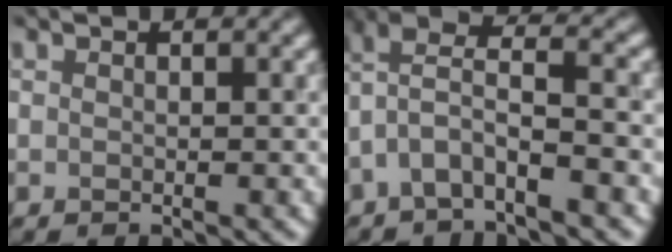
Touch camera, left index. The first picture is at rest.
{"total": 4.3, "force": [-1.8, 1.1, 3.7], "torque": [-0.077, 0.017, -0.035]}